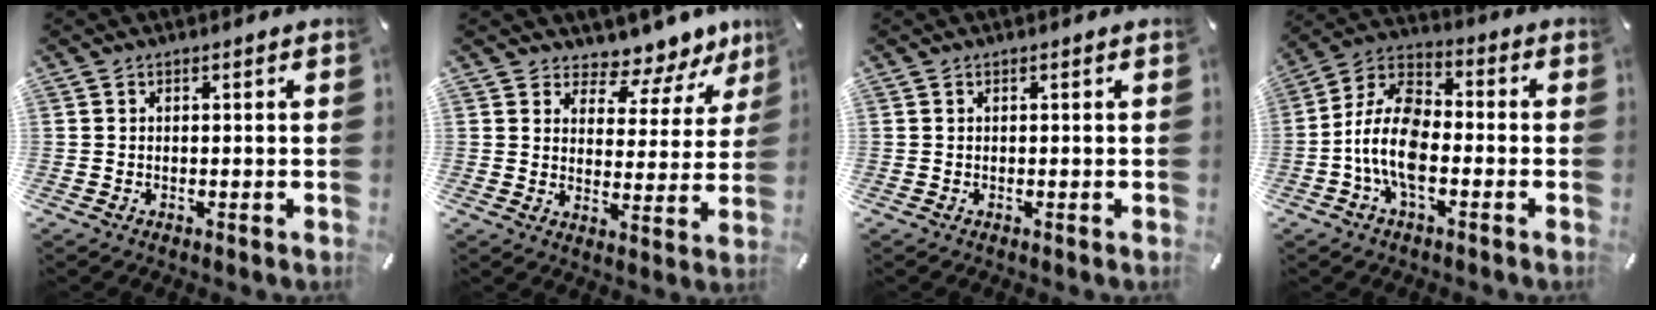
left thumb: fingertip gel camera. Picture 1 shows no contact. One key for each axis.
{"total": 7.8, "fx": 6.6, "fy": 3.8, "fz": 1.7, "tx": -0.023, "ty": -0.070, "tz": 0.114}
{"total": 0.0}
{"total": 12.4, "fx": -4.0, "fy": 7.1, "fz": 9.4, "tx": -0.203, "ty": 0.011, "tz": -0.076}